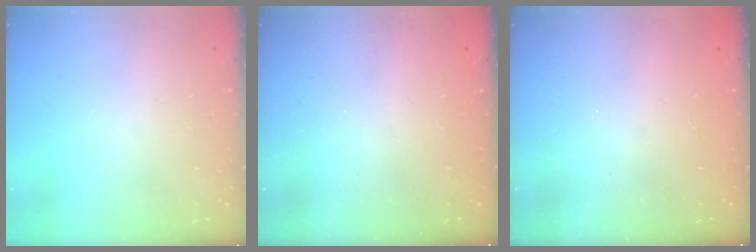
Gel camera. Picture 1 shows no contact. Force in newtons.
{"total": 2.3, "press": 2.2, "slide": 0.8}
{"total": 2.4, "press": 2.3, "slide": 0.8}